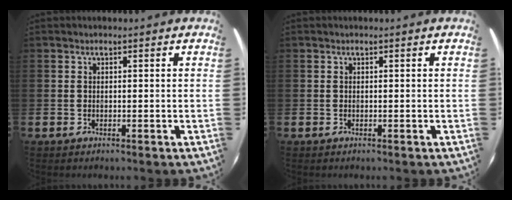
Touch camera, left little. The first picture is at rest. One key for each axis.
{"total": 0.0}